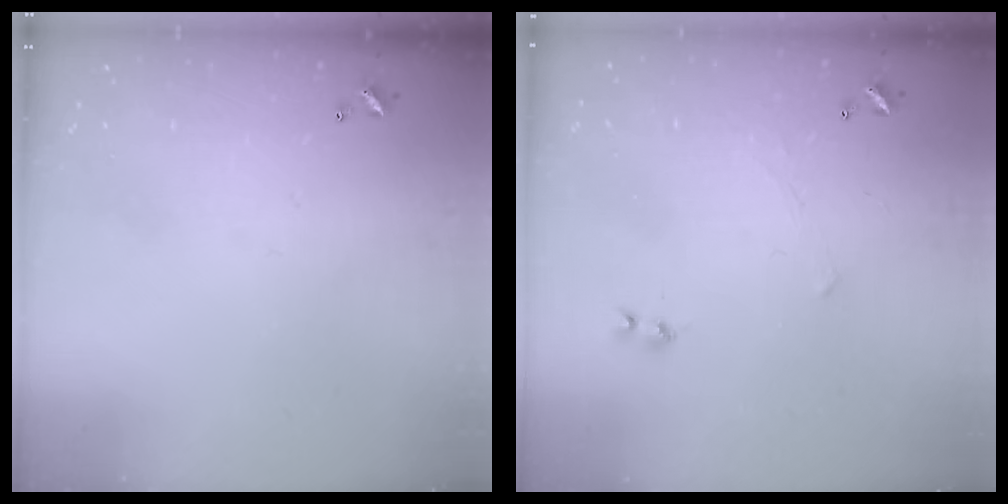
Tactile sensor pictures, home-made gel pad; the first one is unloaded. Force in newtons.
{"total": 2.3, "press": 2.3, "slide": 0.2}